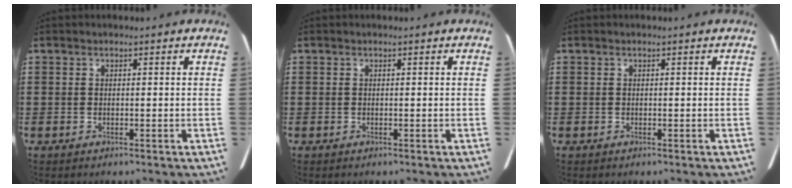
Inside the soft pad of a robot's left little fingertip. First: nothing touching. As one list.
[{"total": 0.0}, {"total": 0.0}]